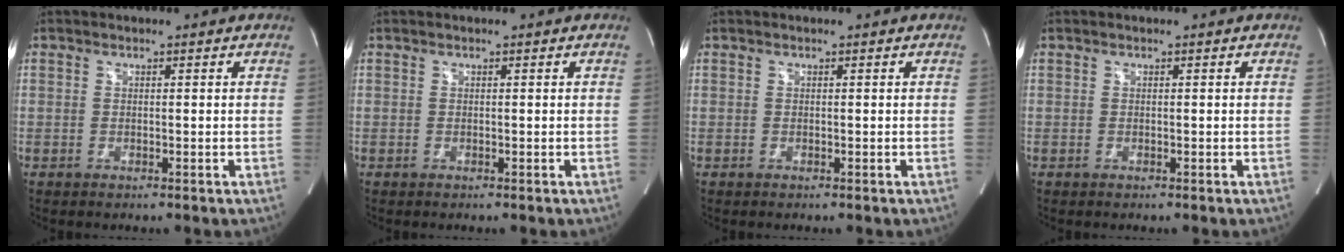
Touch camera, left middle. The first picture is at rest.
{"total": 0.0}
{"total": 0.0}
{"total": 0.0}